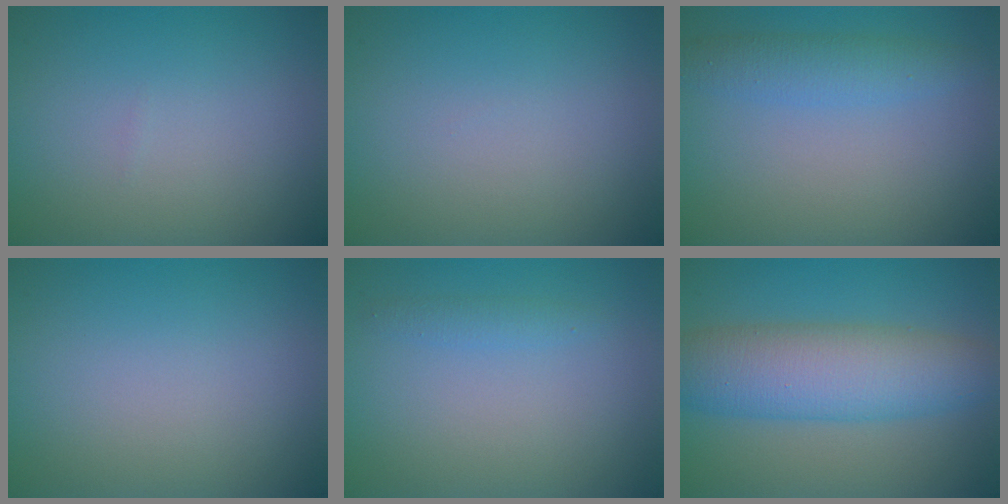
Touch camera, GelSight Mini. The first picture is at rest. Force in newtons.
{"total": 0.0}
{"total": 2.8, "press": 2.8, "slide": 0.0}
{"total": 0.0}
{"total": 1.1, "press": 1.1, "slide": 0.1}
{"total": 7.9, "press": 7.9, "slide": 0.1}